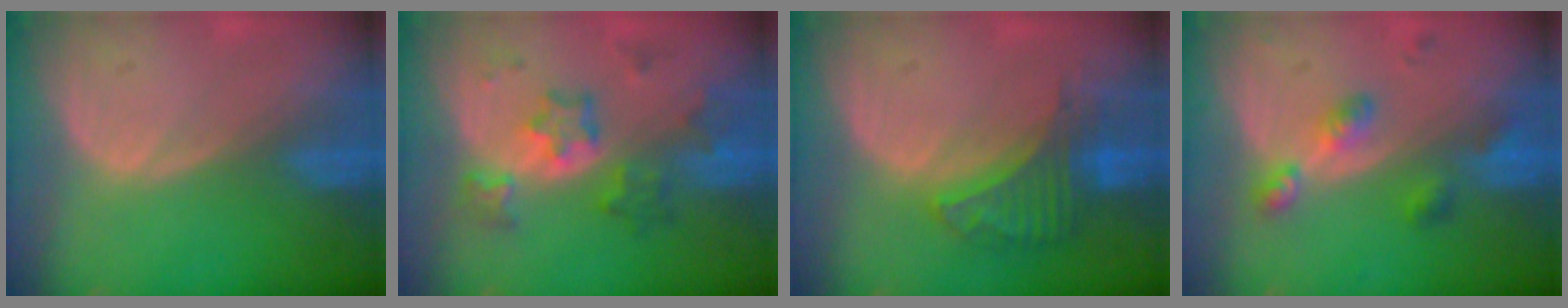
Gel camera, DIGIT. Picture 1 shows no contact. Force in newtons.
{"total": 6.5, "press": 6.4, "slide": 0.7}
{"total": 6.6, "press": 6.2, "slide": 2.4}
{"total": 4.6, "press": 4.6, "slide": 0.6}